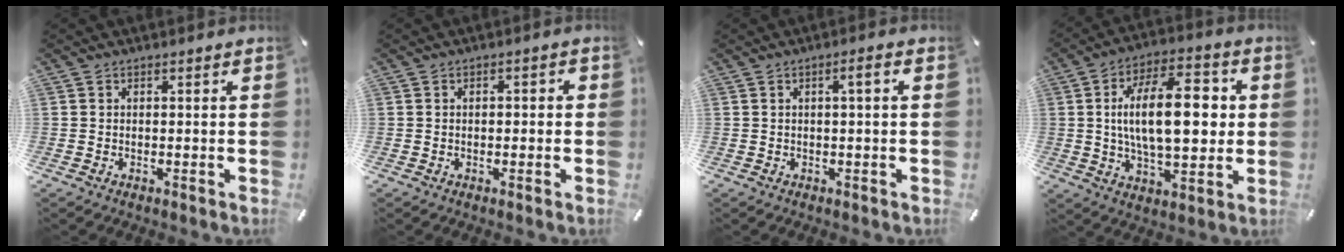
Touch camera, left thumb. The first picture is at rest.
{"total": 1.6, "force": [-0.6, 0.9, 1.2], "torque": [-0.022, 0.005, -0.012]}
{"total": 2.7, "force": [0.2, 0.1, 2.7], "torque": [-0.050, 0.001, 0.002]}
{"total": 19.9, "force": [2.3, 9.8, 17.2], "torque": [-0.290, 0.000, 0.028]}